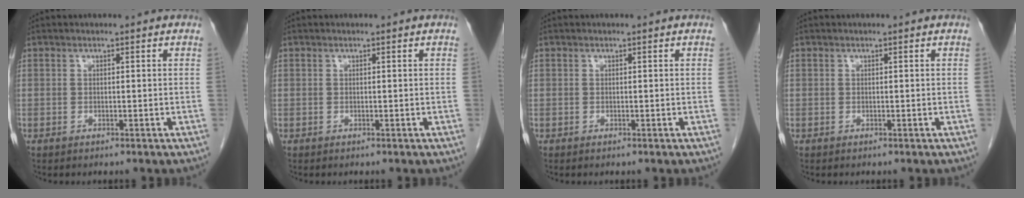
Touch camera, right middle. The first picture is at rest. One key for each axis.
{"total": 0.0}
{"total": 0.0}
{"total": 0.0}